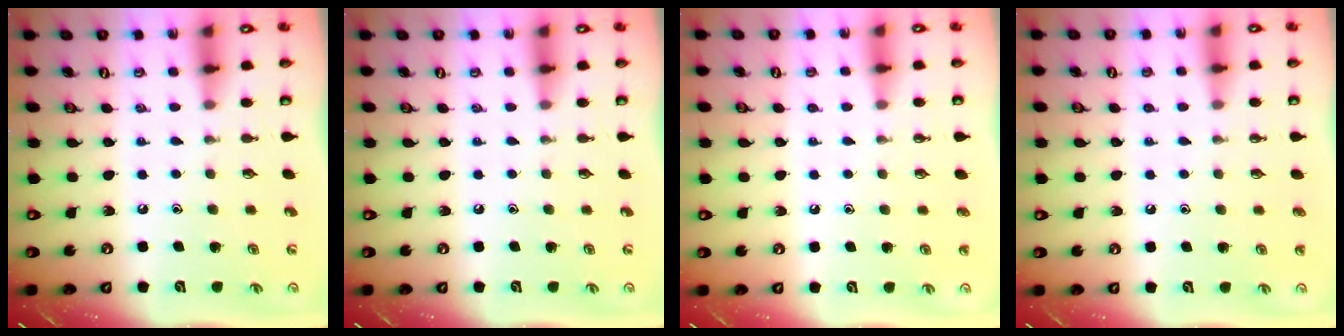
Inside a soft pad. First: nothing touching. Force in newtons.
{"total": 0.0}
{"total": 0.9, "press": 0.9, "slide": 0.0}
{"total": 0.9, "press": 0.9, "slide": 0.0}